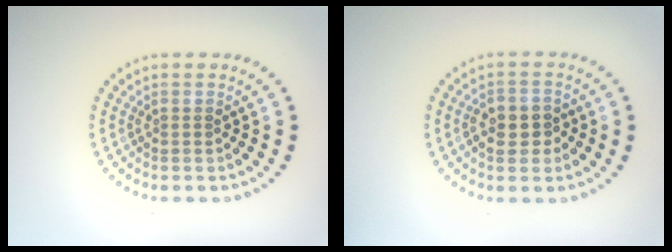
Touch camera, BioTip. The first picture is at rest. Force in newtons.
{"total": 2.8, "press": 2.8, "slide": 0.6}